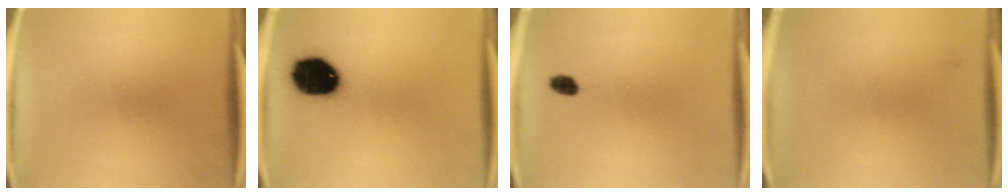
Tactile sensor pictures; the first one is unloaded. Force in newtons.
{"total": 15.3}
{"total": 2.1}
{"total": 1.1}